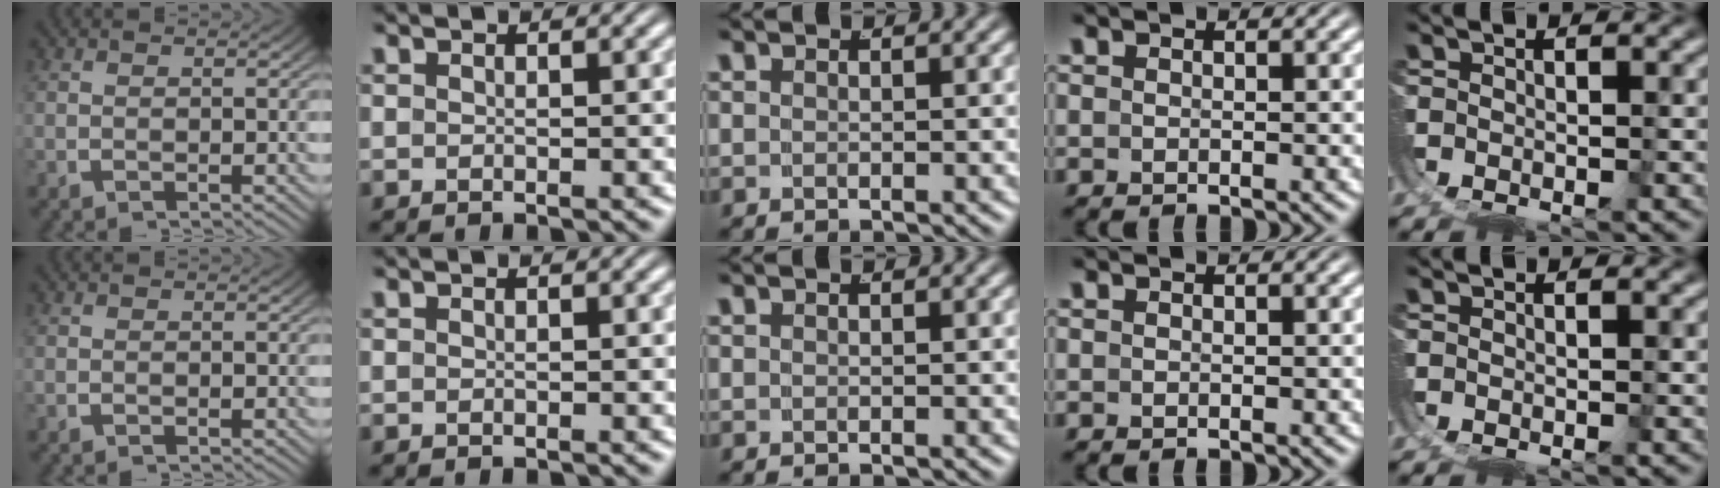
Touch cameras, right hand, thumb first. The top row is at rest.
{}